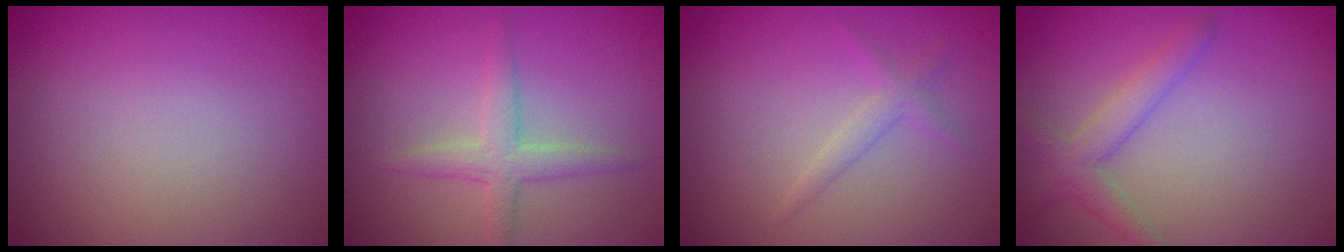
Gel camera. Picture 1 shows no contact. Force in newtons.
{"total": 2.4, "press": 2.4, "slide": 0.2}
{"total": 1.4, "press": 1.4, "slide": 0.1}
{"total": 2.7, "press": 2.7, "slide": 0.2}